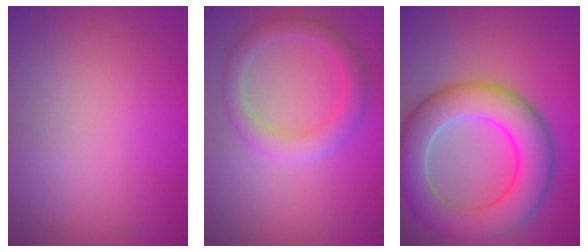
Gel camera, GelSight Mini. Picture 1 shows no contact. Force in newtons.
{"total": 3.1, "press": 3.1, "slide": 0.1}
{"total": 9.1, "press": 9.1, "slide": 0.5}